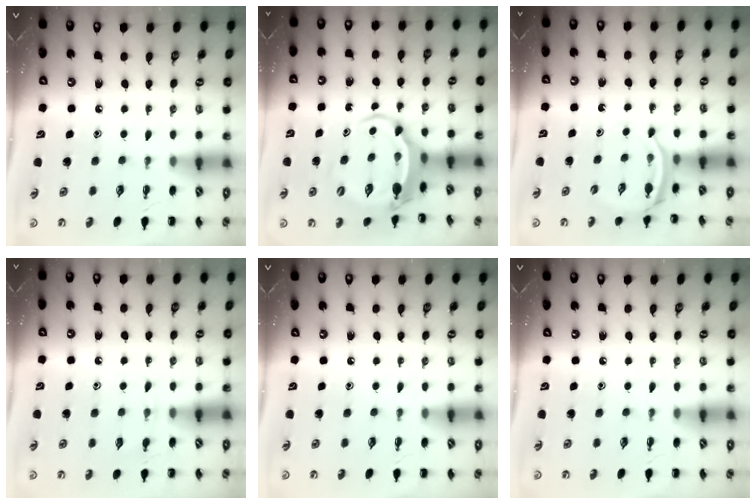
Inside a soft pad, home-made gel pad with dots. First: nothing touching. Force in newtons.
{"total": 5.5, "press": 5.4, "slide": 1.0}
{"total": 4.0, "press": 3.8, "slide": 1.3}
{"total": 4.5, "press": 4.3, "slide": 1.4}
{"total": 0.0}
{"total": 0.0}